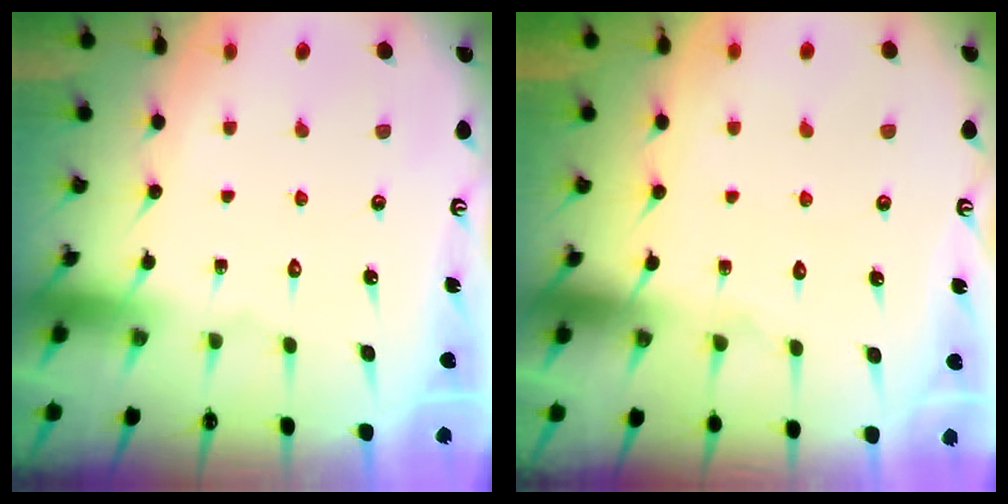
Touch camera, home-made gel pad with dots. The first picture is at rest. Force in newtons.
{"total": 3.5, "press": 3.5, "slide": 0.4}